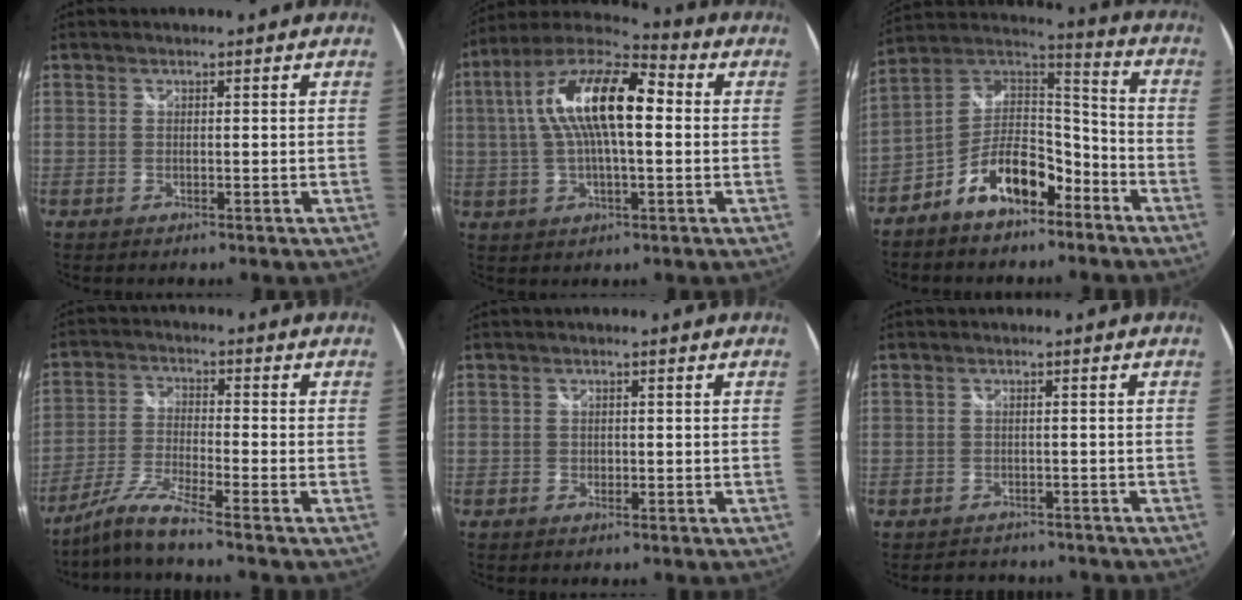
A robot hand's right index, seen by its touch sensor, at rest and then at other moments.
{"total": 17.3, "force": [2.6, 6.2, 15.9], "torque": [-0.291, 0.022, 0.031]}
{"total": 13.5, "force": [-7.3, 7.0, 9.0], "torque": [-0.178, 0.029, -0.118]}
{"total": 6.3, "force": [-5.4, -1.2, 3.1], "torque": [-0.068, -0.004, -0.109]}
{"total": 0.6, "force": [-0.4, 0.5, 0.1], "torque": [-0.002, -0.001, -0.006]}
{"total": 3.7, "force": [-3.0, 2.1, 0.2], "torque": [-0.001, 0.005, -0.043]}